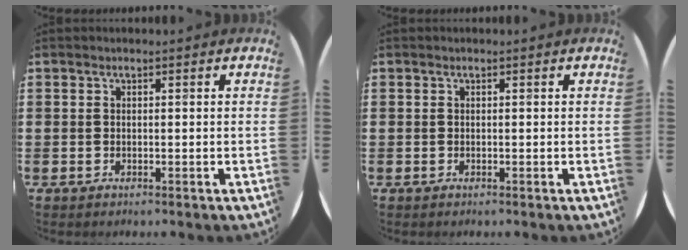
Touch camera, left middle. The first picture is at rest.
{"total": 0.0}